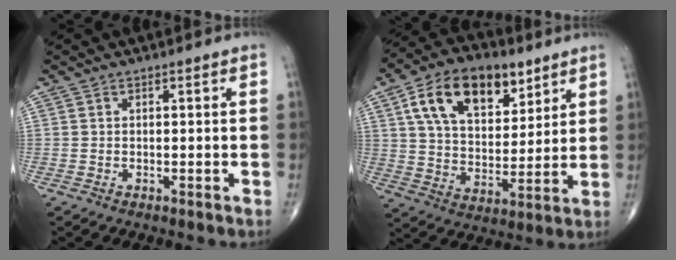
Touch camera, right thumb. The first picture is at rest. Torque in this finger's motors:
{"motor_torque": [0.26, 3.21, 1.15, 0.64, 0.07]}